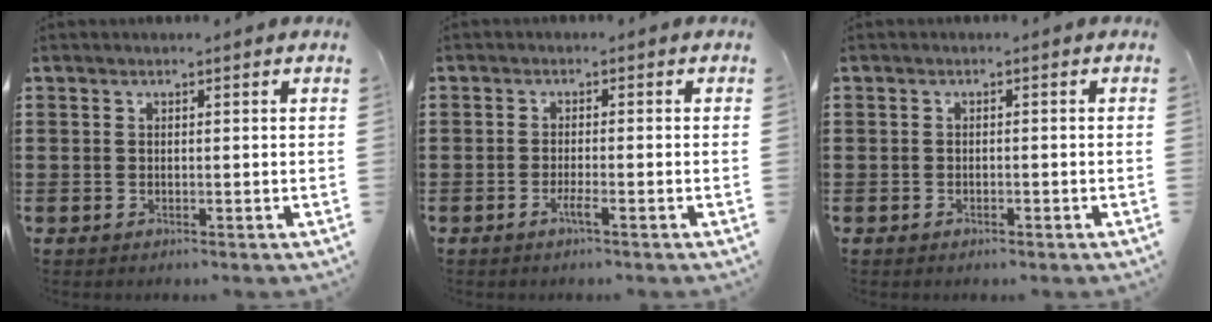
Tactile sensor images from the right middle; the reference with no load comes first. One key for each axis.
{"total": 2.1, "fx": -1.3, "fy": 0.0, "fz": 1.7, "tx": -0.031, "ty": -0.002, "tz": -0.022}
{"total": 0.8, "fx": -0.7, "fy": 0.3, "fz": 0.2, "tx": -0.006, "ty": -0.001, "tz": -0.013}